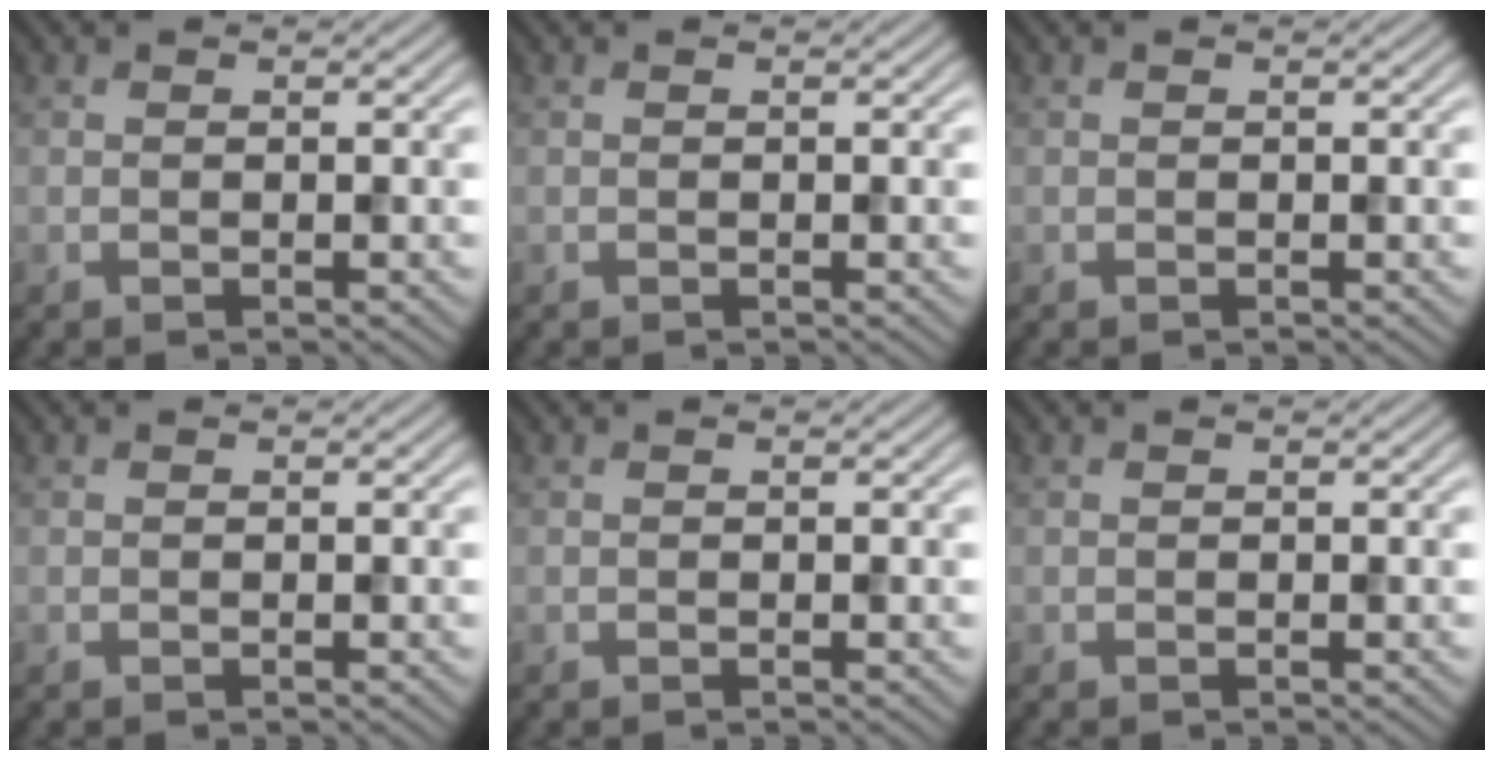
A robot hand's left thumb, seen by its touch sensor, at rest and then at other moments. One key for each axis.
{"total": 0.0}
{"total": 0.0}
{"total": 0.0}
{"total": 0.0}
{"total": 0.0}